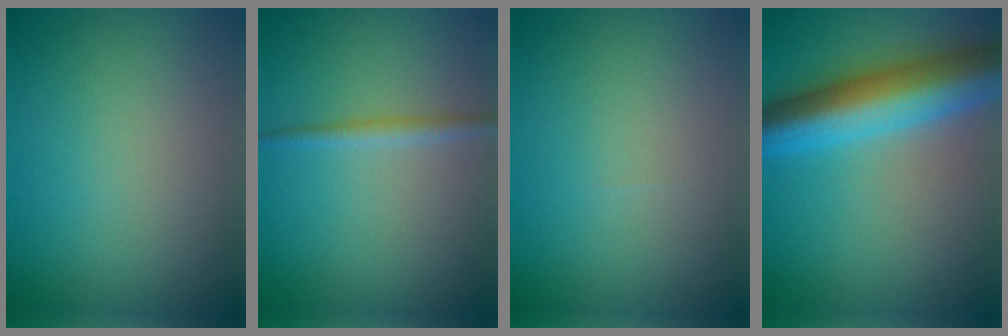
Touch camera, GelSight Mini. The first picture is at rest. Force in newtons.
{"total": 1.4, "press": 1.4, "slide": 0.1}
{"total": 0.0}
{"total": 9.6, "press": 9.6, "slide": 0.4}